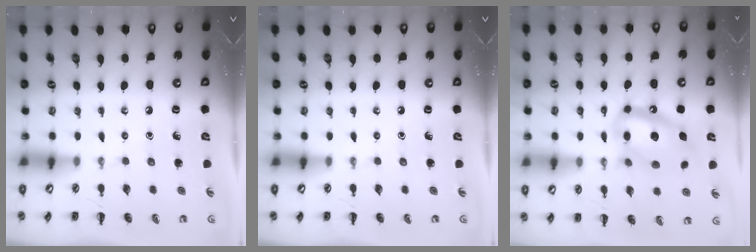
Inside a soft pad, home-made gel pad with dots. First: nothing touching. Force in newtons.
{"total": 0.0}
{"total": 15.3, "press": 14.9, "slide": 3.3}